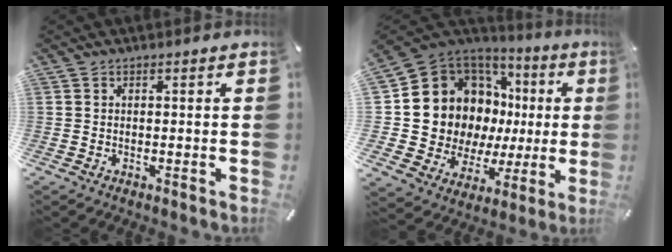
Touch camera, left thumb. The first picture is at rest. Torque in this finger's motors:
{"motor_torque": [2.48, 2.53, 0.89, -0.44, 0.23]}